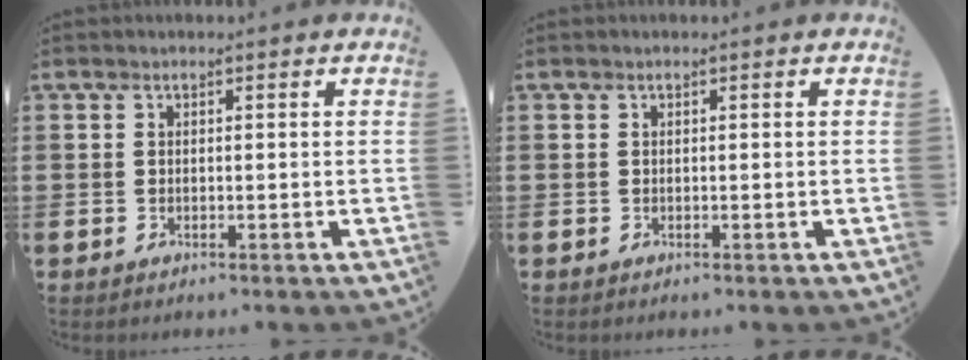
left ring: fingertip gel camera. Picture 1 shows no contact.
{"total": 0.0}